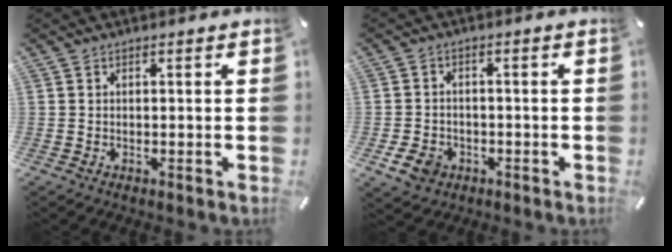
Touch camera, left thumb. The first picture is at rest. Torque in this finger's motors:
{"motor_torque": [0.91, 1.04, 0.53, 0.40, 0.17]}